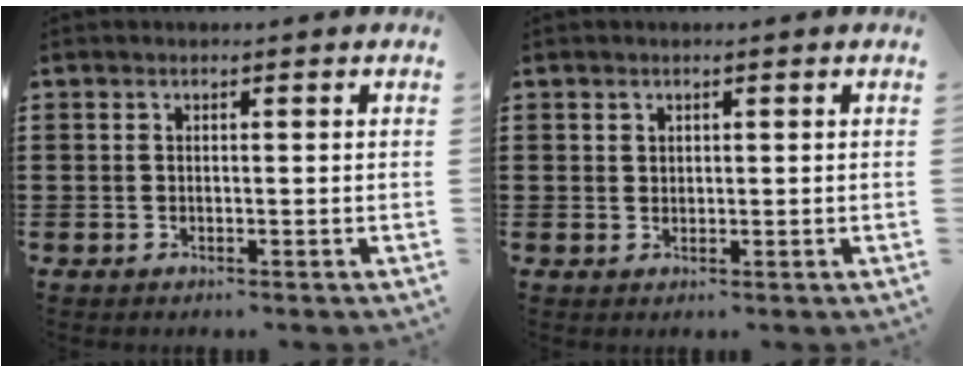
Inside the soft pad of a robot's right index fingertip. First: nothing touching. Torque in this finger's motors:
{"motor_torque": [-0.40, 0.43, -0.06, -0.01]}